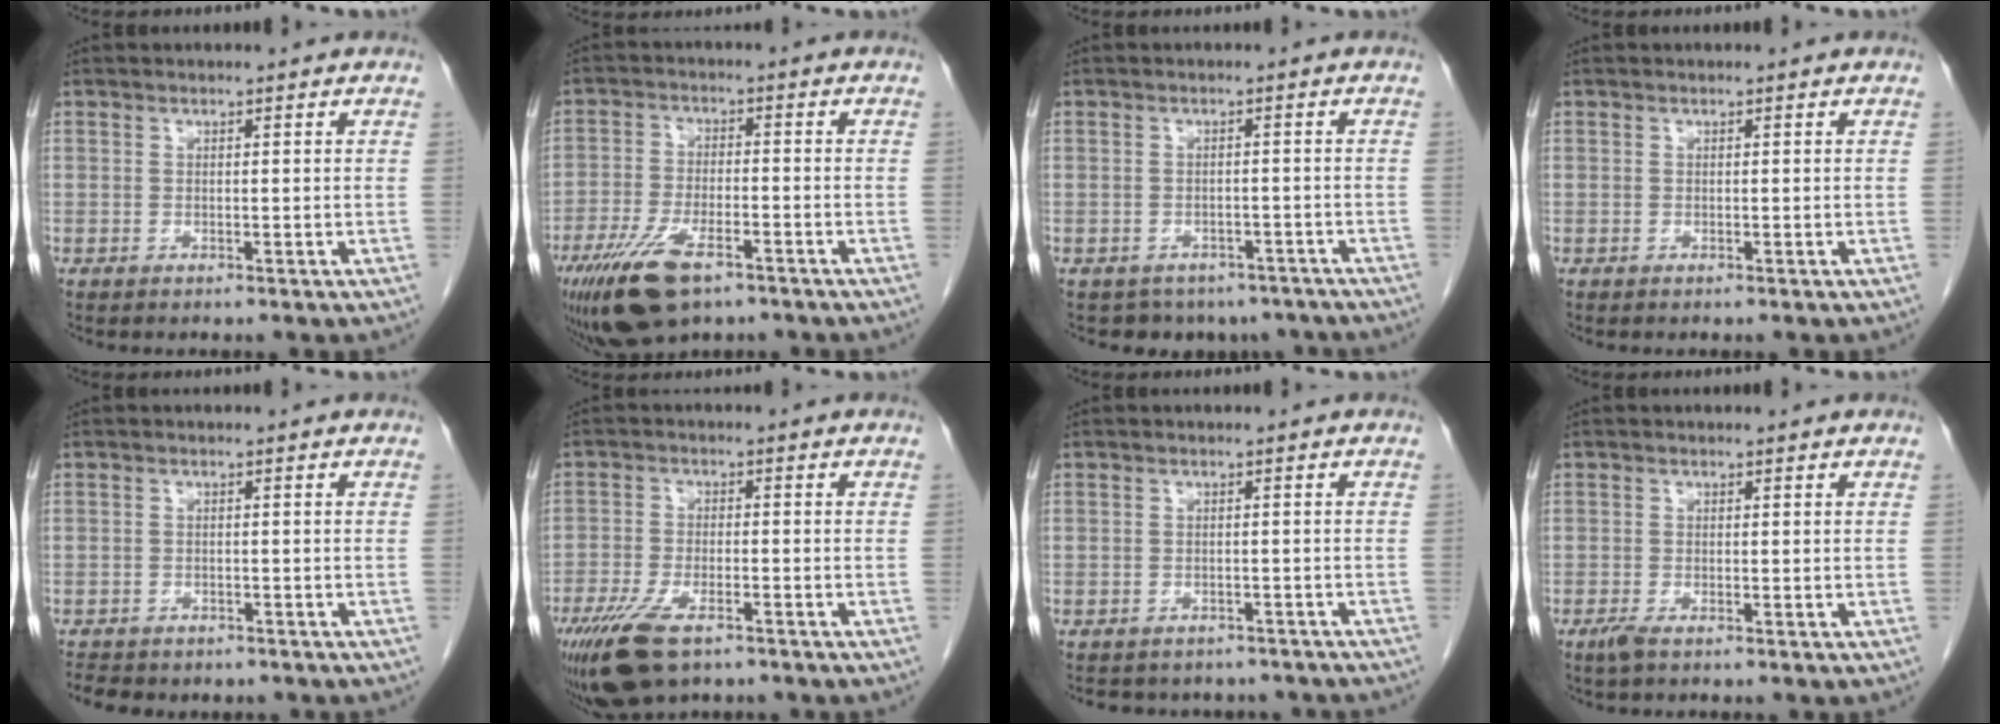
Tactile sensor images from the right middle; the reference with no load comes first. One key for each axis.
{"total": 10.8, "fx": -6.8, "fy": 3.8, "fz": 7.4, "tx": -0.146, "ty": -0.015, "tz": -0.117}
{"total": 7.8, "fx": -6.2, "fy": 4.7, "fz": 0.8, "tx": -0.003, "ty": 0.011, "tz": -0.065}
{"total": 0.0}
{"total": 8.7, "fx": -6.3, "fy": 5.3, "fz": 2.8, "tx": -0.058, "ty": -0.001, "tz": -0.073}
{"total": 10.0, "fx": -6.7, "fy": 3.7, "fz": 6.5, "tx": -0.124, "ty": -0.015, "tz": -0.115}
{"total": 9.7, "fx": -8.5, "fy": 4.2, "fz": 1.9, "tx": -0.024, "ty": 0.012, "tz": -0.087}
{"total": 1.5, "fx": -1.0, "fy": 0.3, "fz": 1.0, "tx": -0.028, "ty": -0.004, "tz": -0.021}